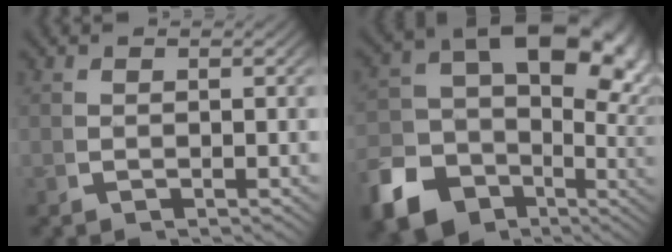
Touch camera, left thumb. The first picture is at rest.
{"total": 16.4, "force": [-3.7, 12.3, 10.2], "torque": [-0.167, -0.025, -0.065]}